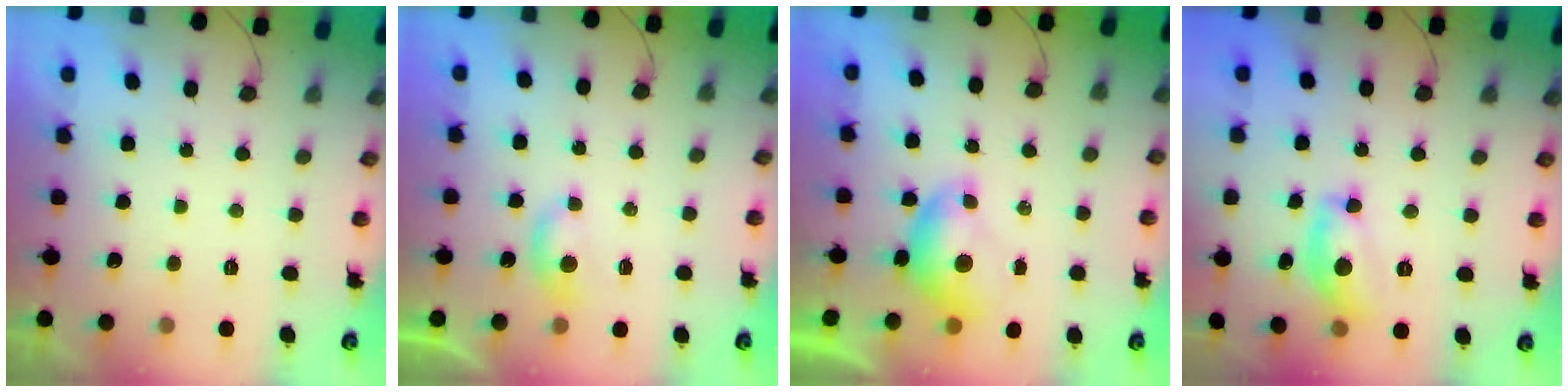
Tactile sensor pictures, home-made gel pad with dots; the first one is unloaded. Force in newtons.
{"total": 3.9, "press": 3.9, "slide": 0.5}
{"total": 6.1, "press": 6.1, "slide": 0.6}
{"total": 13.5, "press": 13.5, "slide": 0.8}